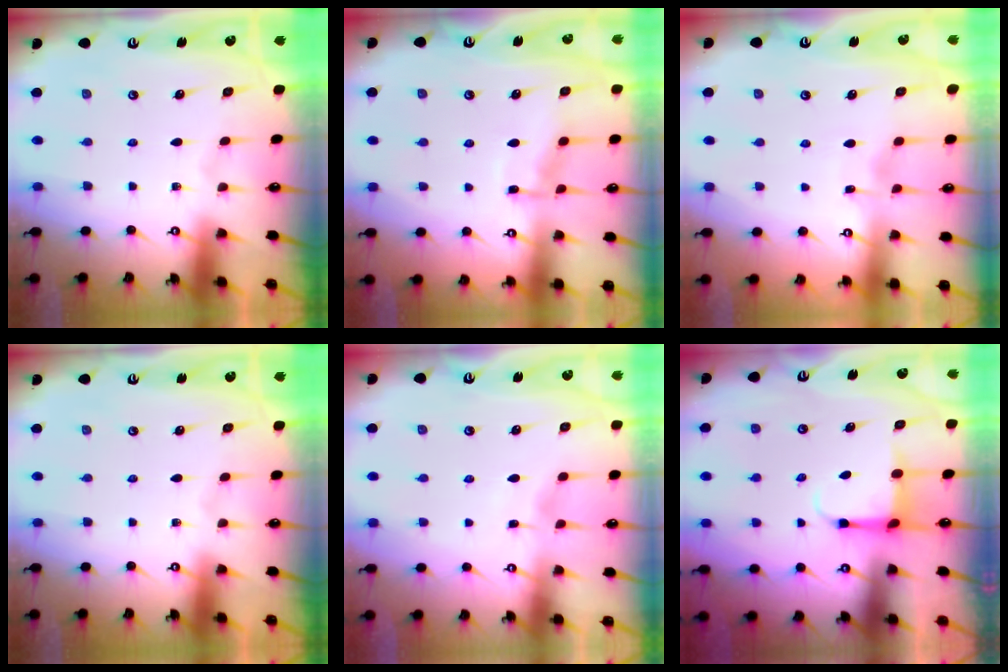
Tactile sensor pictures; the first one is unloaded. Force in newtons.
{"total": 6.8, "press": 6.8, "slide": 0.6}
{"total": 3.4, "press": 3.4, "slide": 0.4}
{"total": 0.0}
{"total": 2.6, "press": 2.6, "slide": 0.3}
{"total": 3.8, "press": 3.6, "slide": 1.3}